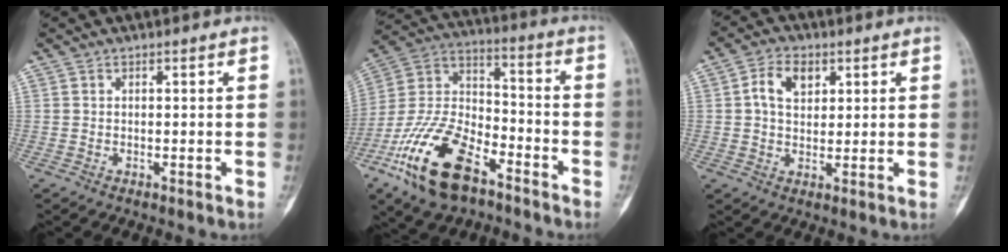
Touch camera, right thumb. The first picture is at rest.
{"total": 19.7, "force": [-10.9, 9.7, 13.3], "torque": [-0.250, 0.060, -0.205]}
{"total": 6.6, "force": [2.2, 4.4, 4.4], "torque": [-0.061, 0.000, 0.037]}